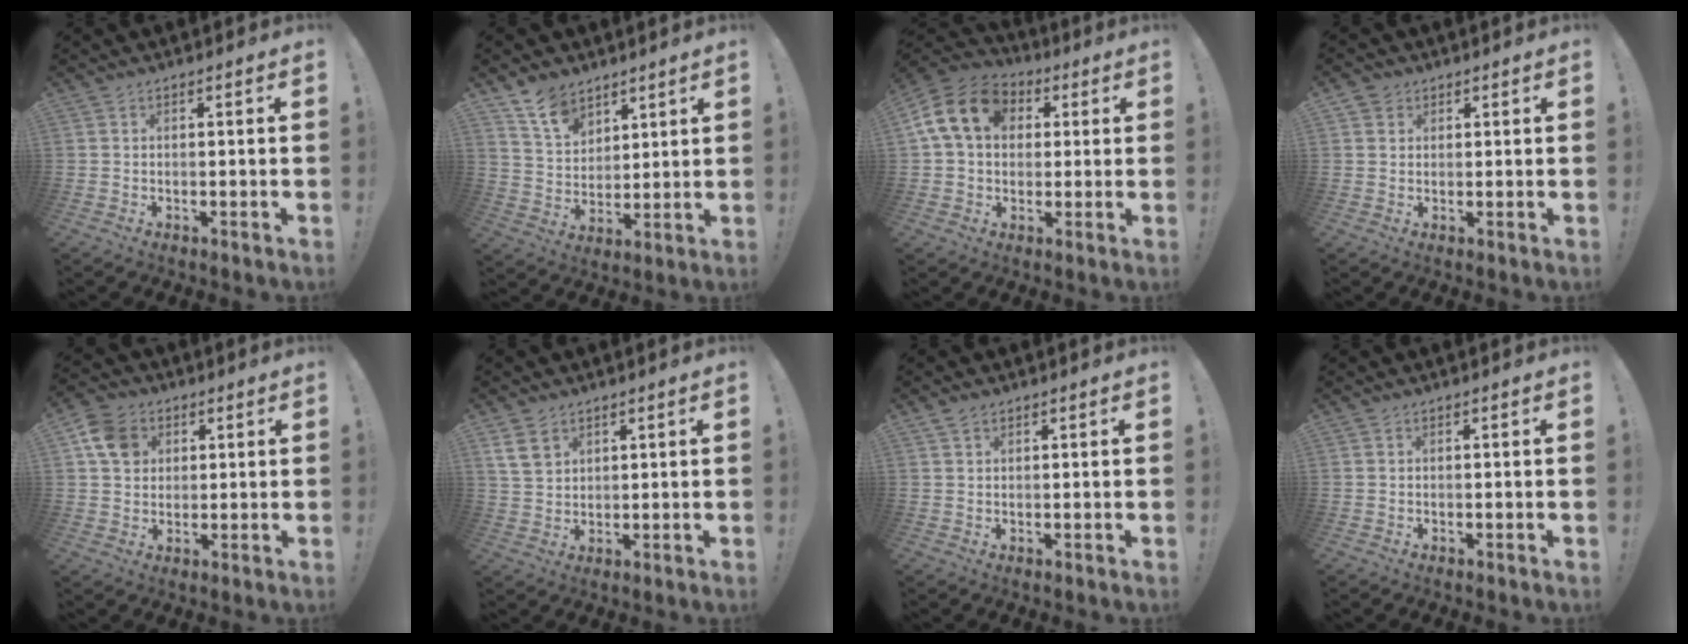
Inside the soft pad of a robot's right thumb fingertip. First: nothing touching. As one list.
[{"total": 10.3, "force": [7.8, 5.9, 3.2], "torque": [-0.060, -0.049, 0.153]}, {"total": 16.4, "force": [4.5, 12.3, 9.8], "torque": [-0.167, 0.004, 0.086]}, {"total": 2.8, "force": [1.5, 2.3, 0.3], "torque": [-0.003, -0.003, 0.026]}, {"total": 9.7, "force": [3.5, 7.9, 4.2], "torque": [-0.062, -0.005, 0.073]}, {"total": 6.9, "force": [3.9, 4.5, 3.4], "torque": [-0.052, -0.010, 0.078]}, {"total": 1.8, "force": [1.3, 1.0, 0.8], "torque": [-0.015, -0.001, 0.024]}, {"total": 0.0}]